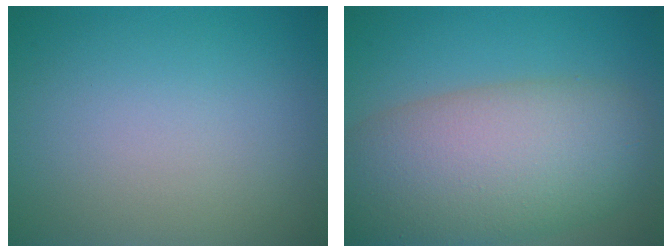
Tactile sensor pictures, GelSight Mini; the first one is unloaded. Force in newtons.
{"total": 11.2, "press": 11.2, "slide": 0.6}